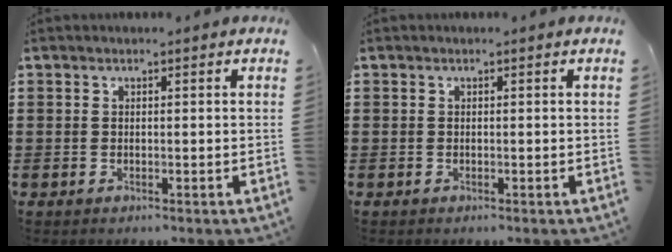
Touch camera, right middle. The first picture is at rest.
{"total": 0.0}